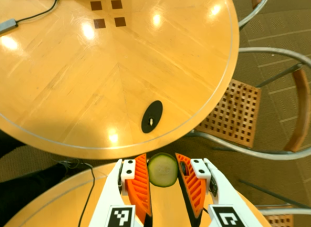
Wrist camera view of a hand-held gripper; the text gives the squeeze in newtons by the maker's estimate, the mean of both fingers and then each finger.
{"total": 8.9, "left": 9.1, "right": 8.7}